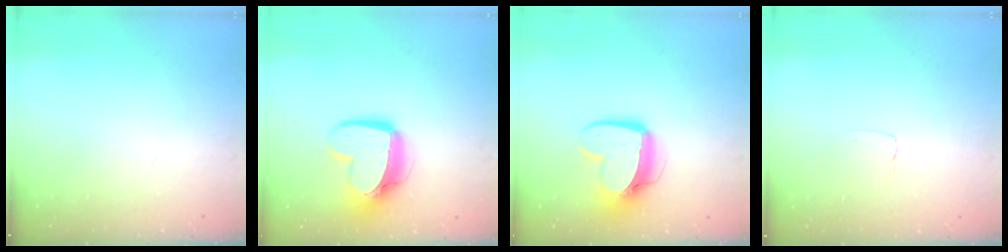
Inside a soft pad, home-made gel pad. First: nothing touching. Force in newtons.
{"total": 14.7, "press": 14.6, "slide": 1.4}
{"total": 14.4, "press": 14.3, "slide": 1.3}
{"total": 3.4, "press": 3.4, "slide": 0.3}